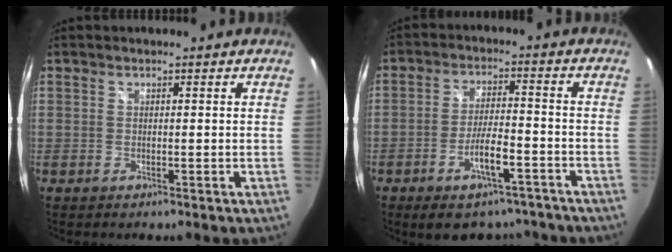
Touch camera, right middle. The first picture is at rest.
{"total": 10.6, "force": [-7.6, 3.7, 6.4], "torque": [-0.111, 0.005, -0.112]}